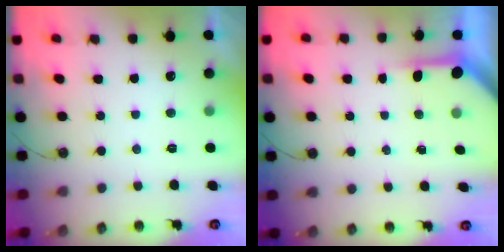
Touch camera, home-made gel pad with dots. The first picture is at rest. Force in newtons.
{"total": 3.9, "press": 3.9, "slide": 0.4}